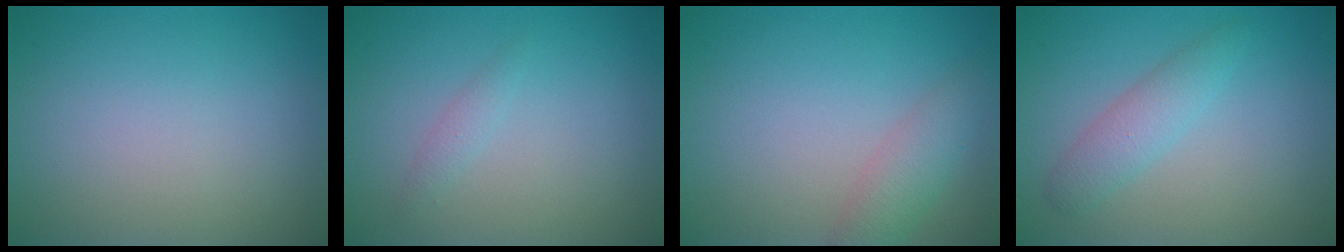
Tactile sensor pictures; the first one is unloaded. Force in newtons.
{"total": 0.9, "press": 0.9, "slide": 0.1}
{"total": 2.5, "press": 2.5, "slide": 0.1}
{"total": 2.4, "press": 2.4, "slide": 0.1}